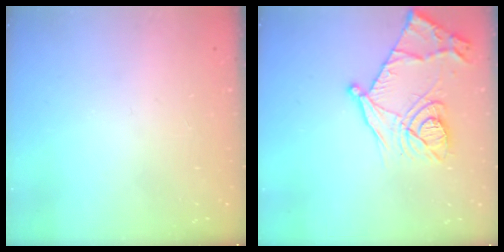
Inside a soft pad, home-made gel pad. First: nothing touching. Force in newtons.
{"total": 17.1, "press": 17.1, "slide": 1.2}